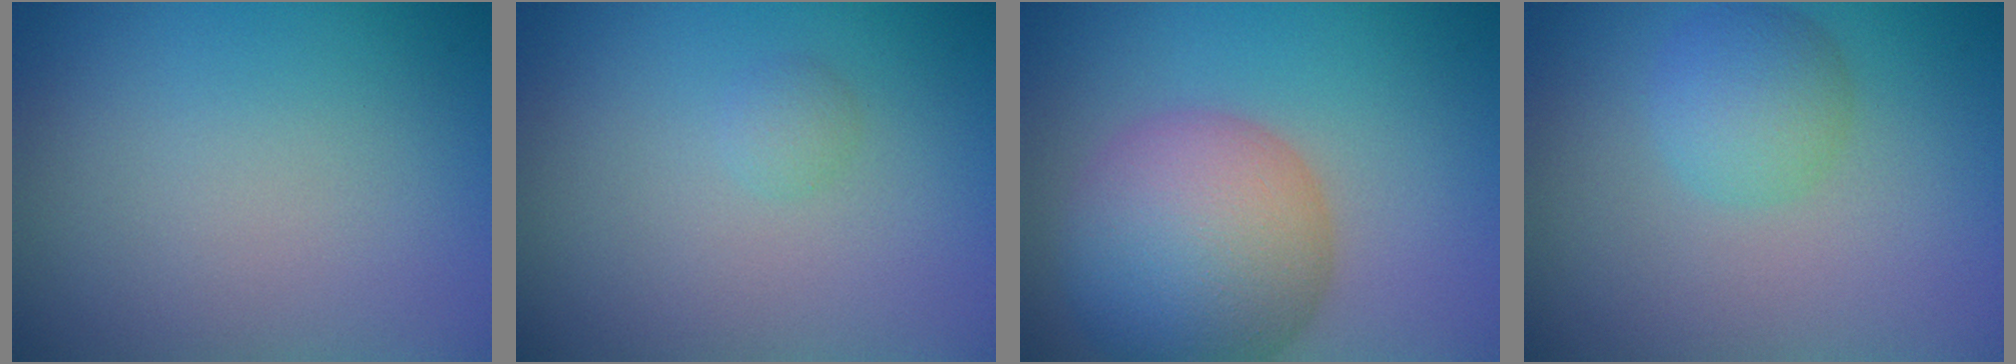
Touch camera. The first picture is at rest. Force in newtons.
{"total": 0.8, "press": 0.8, "slide": 0.0}
{"total": 9.4, "press": 9.4, "slide": 0.6}
{"total": 2.9, "press": 2.9, "slide": 0.0}